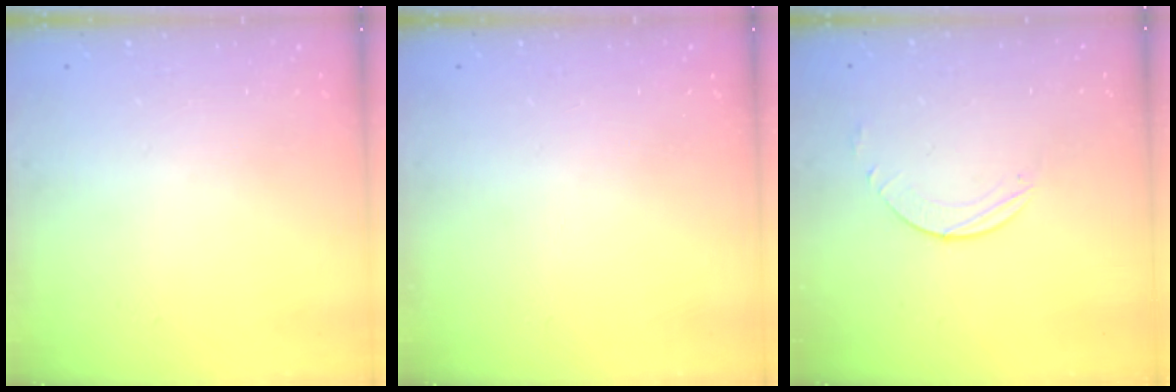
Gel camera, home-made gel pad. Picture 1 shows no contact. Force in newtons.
{"total": 0.0}
{"total": 3.9, "press": 3.9, "slide": 0.3}